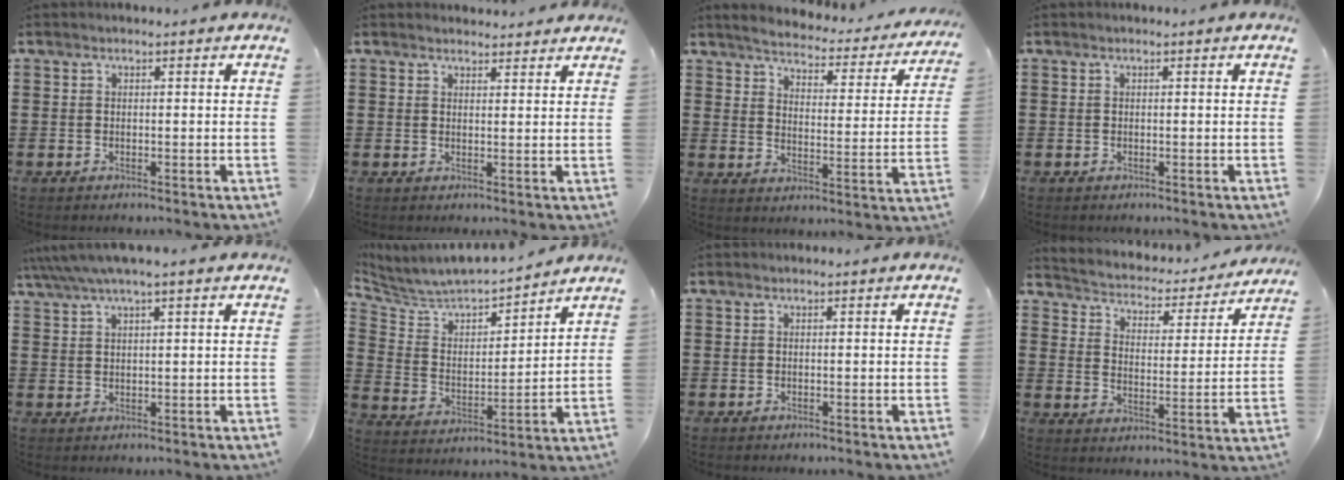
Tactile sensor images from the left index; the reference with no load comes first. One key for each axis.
{"total": 1.9, "fx": 1.9, "fy": 0.3, "fz": 0.0, "tx": -0.005, "ty": -0.002, "tz": 0.038}
{"total": 3.3, "fx": 3.1, "fy": 0.2, "fz": 0.9, "tx": -0.039, "ty": -0.028, "tz": 0.046}
{"total": 0.0}
{"total": 3.4, "fx": 2.4, "fy": 0.0, "fz": 2.4, "tx": -0.052, "ty": -0.001, "tz": 0.043}
{"total": 5.1, "fx": 4.9, "fy": 1.1, "fz": 0.6, "tx": -0.046, "ty": -0.045, "tz": 0.078}
{"total": 0.0}
{"total": 2.7, "fx": 2.6, "fy": 0.5, "fz": -0.1, "tx": -0.021, "ty": -0.030, "tz": 0.034}